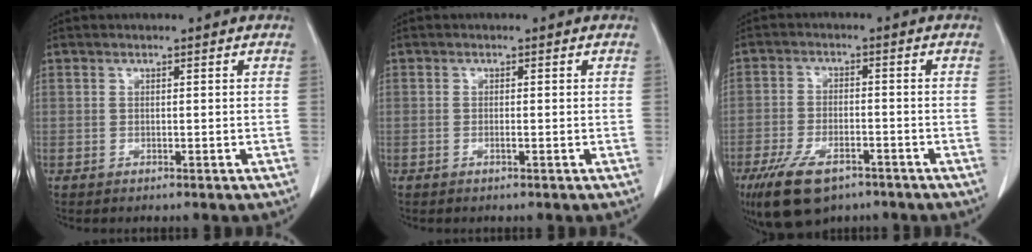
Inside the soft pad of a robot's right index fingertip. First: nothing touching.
{"total": 0.6, "force": [-0.2, 0.0, 0.6], "torque": [-0.011, 0.000, -0.002]}
{"total": 10.4, "force": [-6.8, 4.3, 6.6], "torque": [-0.129, -0.013, -0.115]}